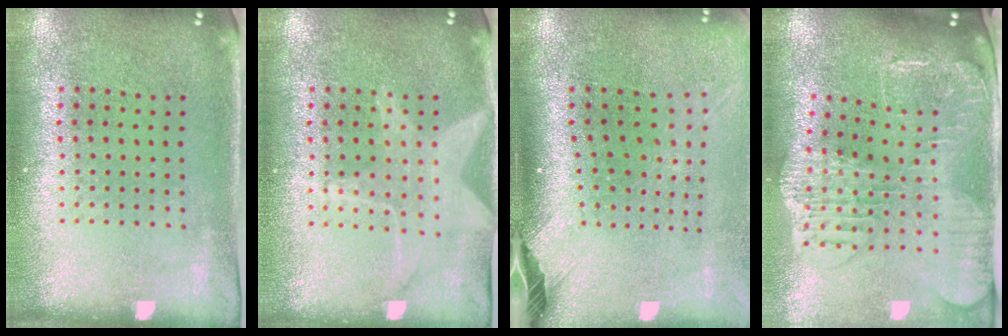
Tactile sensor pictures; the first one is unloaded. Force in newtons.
{"total": 1.5, "press": 1.5, "slide": 0.2}
{"total": 2.5, "press": 1.8, "slide": 1.7}
{"total": 2.7, "press": 2.3, "slide": 1.4}